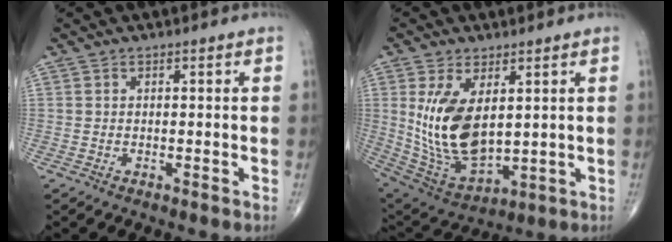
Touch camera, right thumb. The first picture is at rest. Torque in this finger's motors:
{"motor_torque": [-0.38, 1.07, 0.60, 0.32, 0.20]}